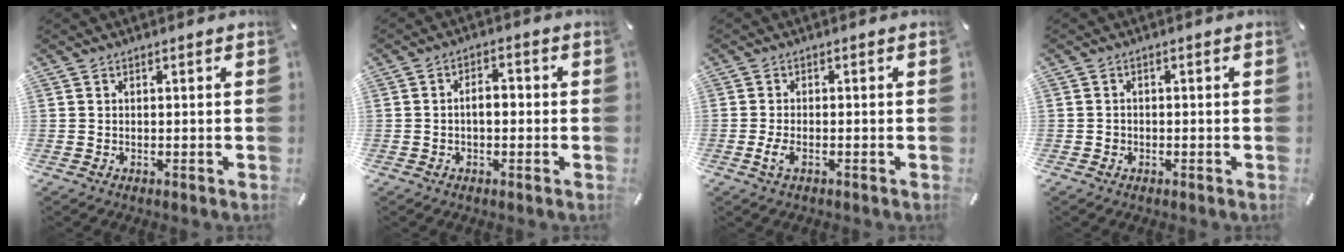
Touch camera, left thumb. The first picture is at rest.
{"total": 4.0, "force": [-0.8, 2.2, 3.2], "torque": [-0.056, 0.012, -0.016]}
{"total": 2.7, "force": [-1.2, 1.0, 2.2], "torque": [-0.055, -0.005, -0.025]}
{"total": 1.0, "force": [-0.5, 0.8, 0.1], "torque": [-0.001, 0.005, -0.012]}